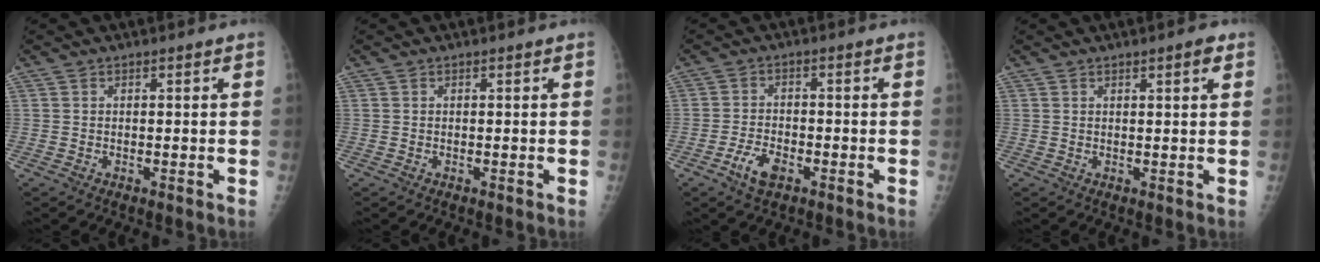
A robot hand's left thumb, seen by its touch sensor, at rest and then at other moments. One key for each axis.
{"total": 0.0}
{"total": 5.0, "fx": -2.8, "fy": 2.4, "fz": 3.4, "tx": -0.064, "ty": 0.016, "tz": -0.048}
{"total": 2.3, "fx": 1.3, "fy": 0.4, "fz": 1.8, "tx": -0.023, "ty": -0.003, "tz": 0.015}